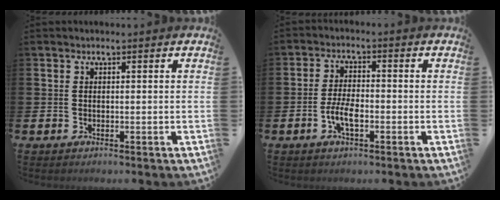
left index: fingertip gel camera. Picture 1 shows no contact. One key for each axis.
{"total": 4.1, "fx": -1.3, "fy": 1.7, "fz": 3.5, "tx": -0.075, "ty": 0.002, "tz": -0.027}